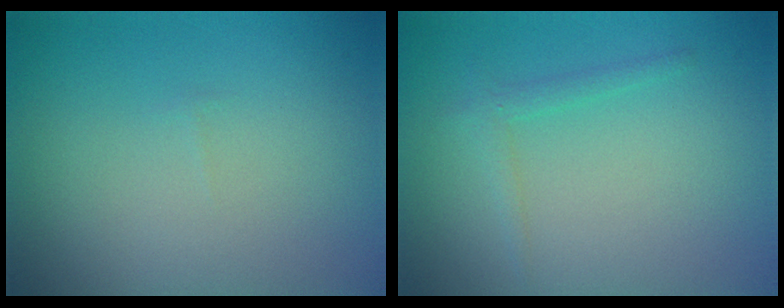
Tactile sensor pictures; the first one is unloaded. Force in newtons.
{"total": 1.2, "press": 1.2, "slide": 0.1}